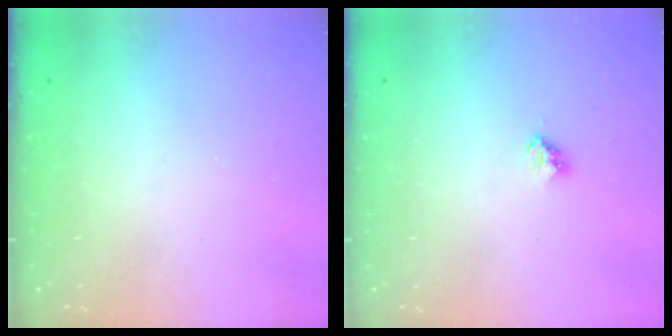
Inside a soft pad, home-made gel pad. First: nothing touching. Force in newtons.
{"total": 2.8, "press": 2.8, "slide": 0.4}